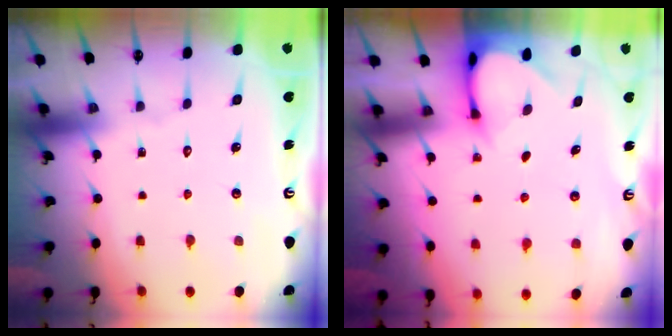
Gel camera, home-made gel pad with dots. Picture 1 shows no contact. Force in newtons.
{"total": 3.0, "press": 3.0, "slide": 0.2}